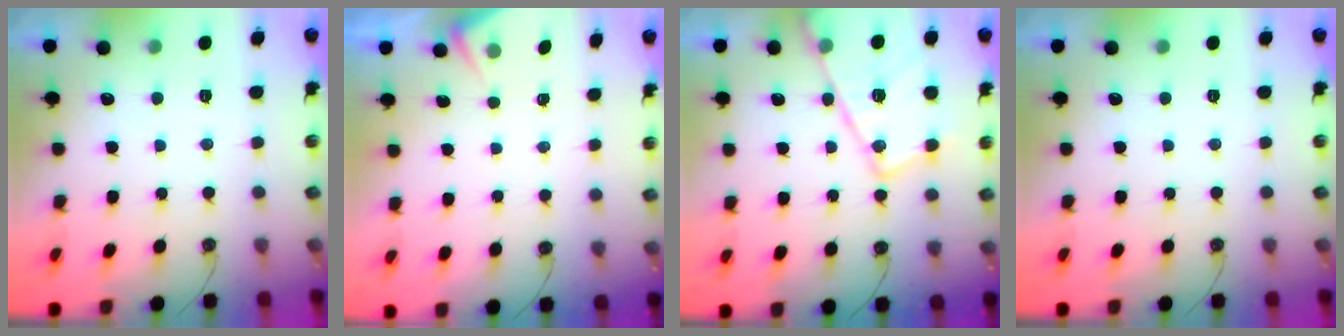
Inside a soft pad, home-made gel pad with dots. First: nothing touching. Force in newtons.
{"total": 3.9, "press": 3.8, "slide": 0.6}
{"total": 20.5, "press": 20.4, "slide": 1.9}
{"total": 0.0}